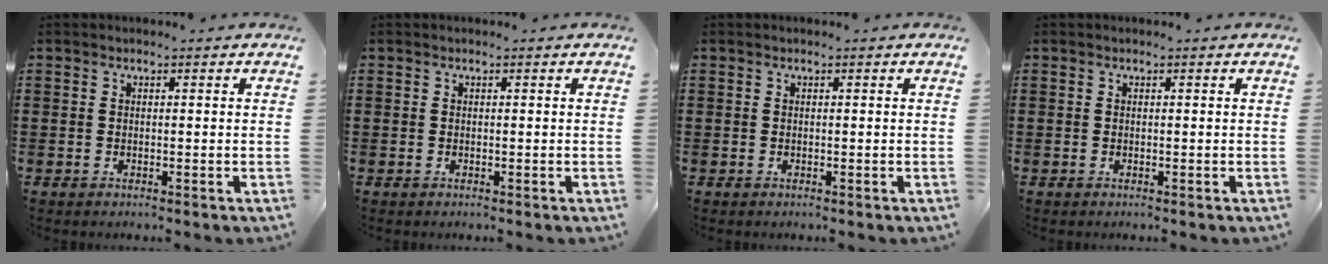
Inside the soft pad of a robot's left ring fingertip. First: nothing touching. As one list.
[{"total": 0.0}, {"total": 0.0}, {"total": 0.0}]